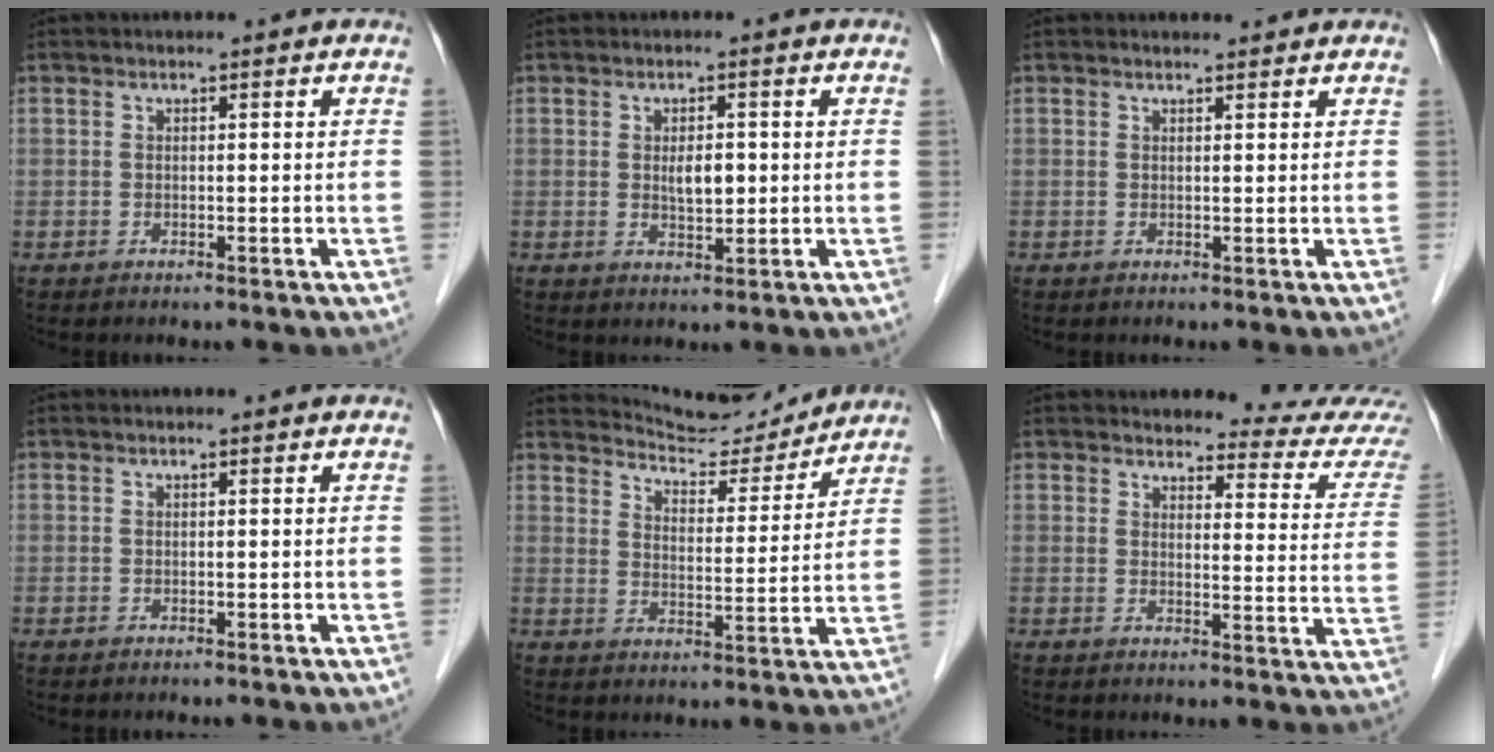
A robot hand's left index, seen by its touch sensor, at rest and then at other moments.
{"total": 3.0, "force": [0.0, 1.3, 2.7], "torque": [-0.047, -0.006, 0.002]}
{"total": 1.6, "force": [1.5, 0.4, 0.2], "torque": [-0.009, 0.005, 0.019]}
{"total": 0.0}
{"total": 10.4, "force": [10.4, 1.0, 0.7], "torque": [-0.016, -0.004, 0.153]}
{"total": 11.1, "force": [11.0, -0.1, 1.4], "torque": [-0.002, -0.085, 0.105]}